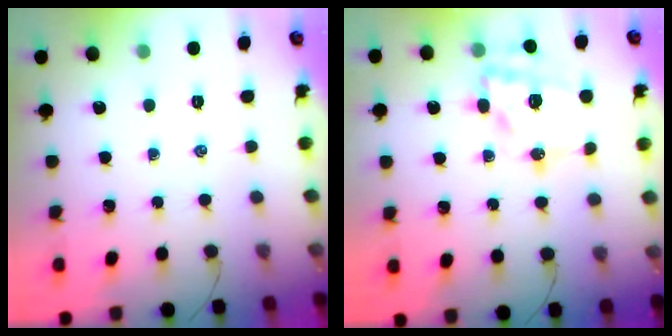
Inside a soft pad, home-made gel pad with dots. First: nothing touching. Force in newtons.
{"total": 16.1, "press": 15.7, "slide": 3.6}